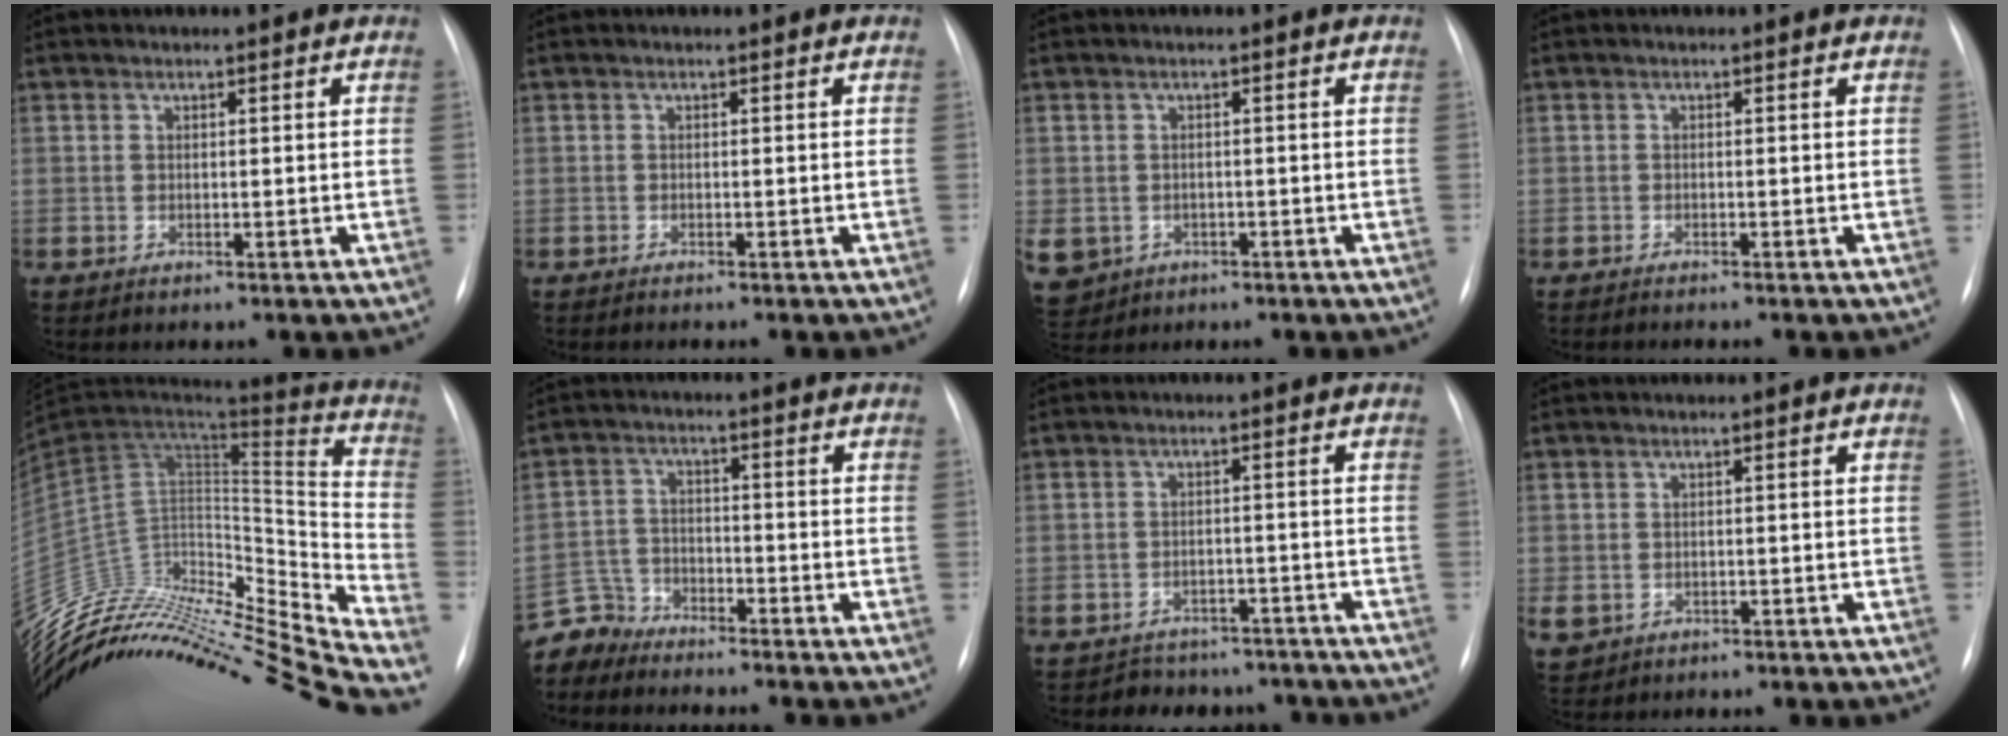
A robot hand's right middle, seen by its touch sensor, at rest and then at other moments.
{"total": 1.0, "force": [-0.9, 0.0, 0.5], "torque": [-0.011, -0.005, -0.009]}
{"total": 11.1, "force": [-4.4, 9.4, 3.8], "torque": [-0.130, -0.002, -0.052]}
{"total": 2.0, "force": [-1.7, 0.0, 1.0], "torque": [-0.017, -0.006, -0.018]}
{"total": 28.3, "force": [-26.2, 2.1, 10.3], "torque": [-0.145, 0.029, -0.408]}
{"total": 5.3, "force": [-5.0, 1.2, -1.1], "torque": [0.017, 0.000, -0.101]}
{"total": 8.2, "force": [-7.1, 4.0, 0.2], "torque": [-0.001, 0.020, -0.081]}
{"total": 3.8, "force": [-1.4, 3.2, 1.4], "torque": [-0.038, -0.002, -0.011]}